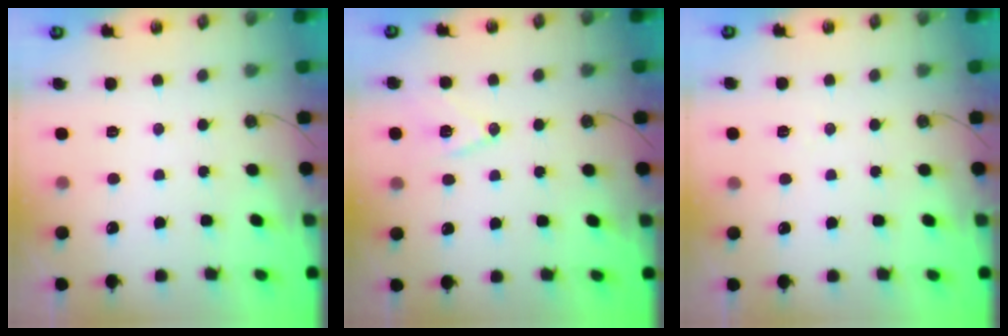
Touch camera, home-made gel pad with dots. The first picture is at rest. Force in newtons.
{"total": 10.8, "press": 10.3, "slide": 3.3}
{"total": 5.9, "press": 4.0, "slide": 4.3}